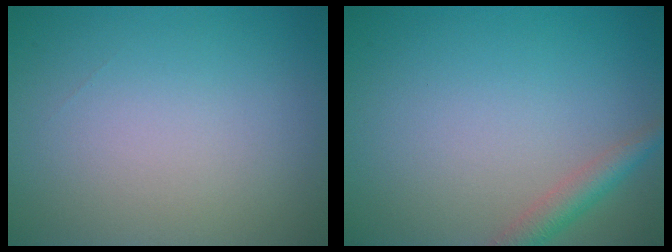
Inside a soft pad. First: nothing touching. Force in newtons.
{"total": 2.4, "press": 2.4, "slide": 0.1}